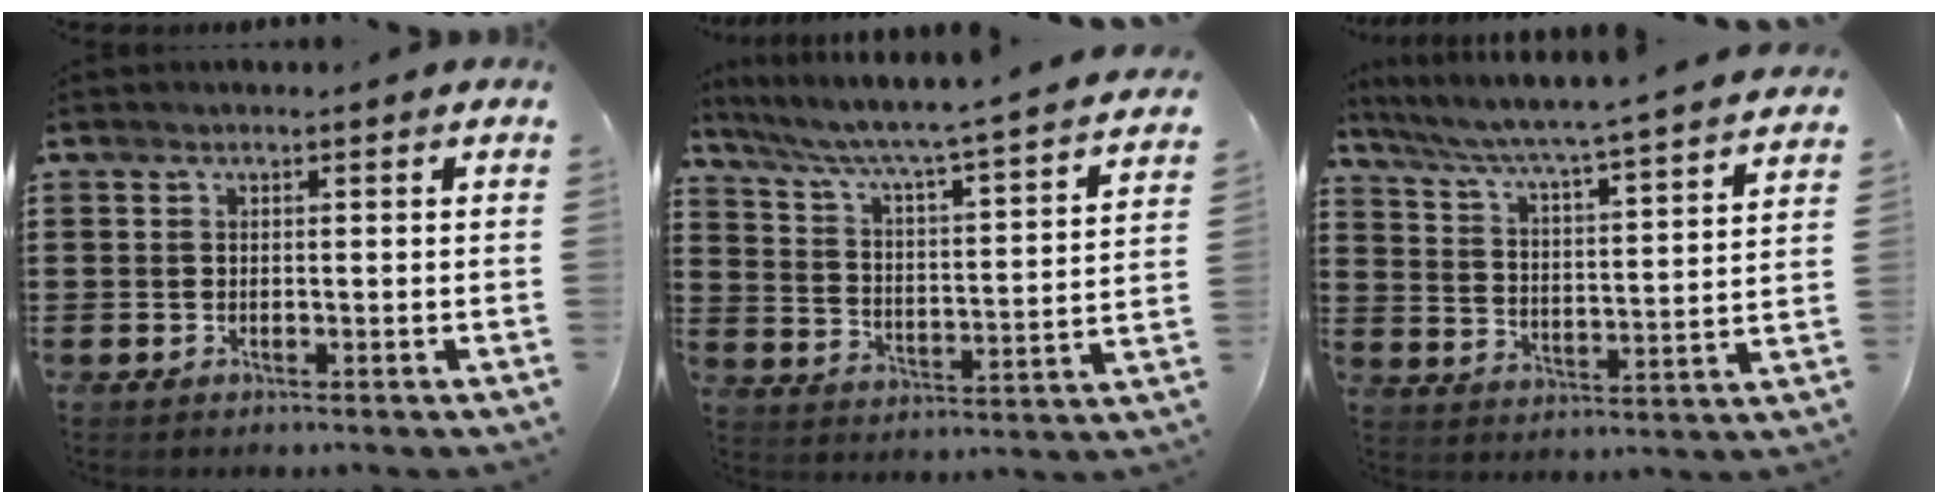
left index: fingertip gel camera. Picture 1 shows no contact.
{"total": 4.6, "force": [4.0, -0.5, 2.3], "torque": [-0.067, -0.046, 0.053]}
{"total": 4.6, "force": [4.1, -0.9, 1.9], "torque": [-0.058, -0.046, 0.056]}